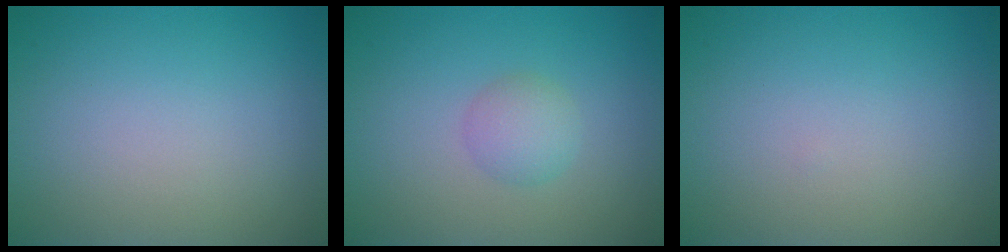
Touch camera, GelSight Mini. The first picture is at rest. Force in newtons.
{"total": 1.9, "press": 1.9, "slide": 0.0}
{"total": 0.0}